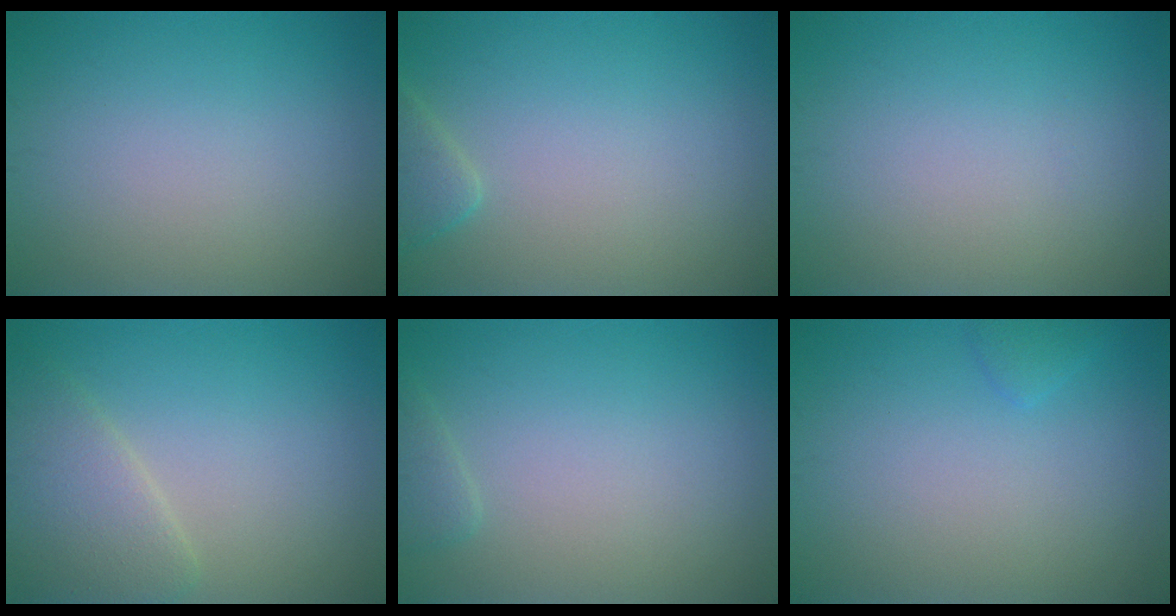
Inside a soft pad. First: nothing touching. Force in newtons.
{"total": 1.8, "press": 1.8, "slide": 0.2}
{"total": 0.0}
{"total": 4.0, "press": 4.0, "slide": 0.1}
{"total": 1.2, "press": 1.2, "slide": 0.1}
{"total": 0.9, "press": 0.9, "slide": 0.1}